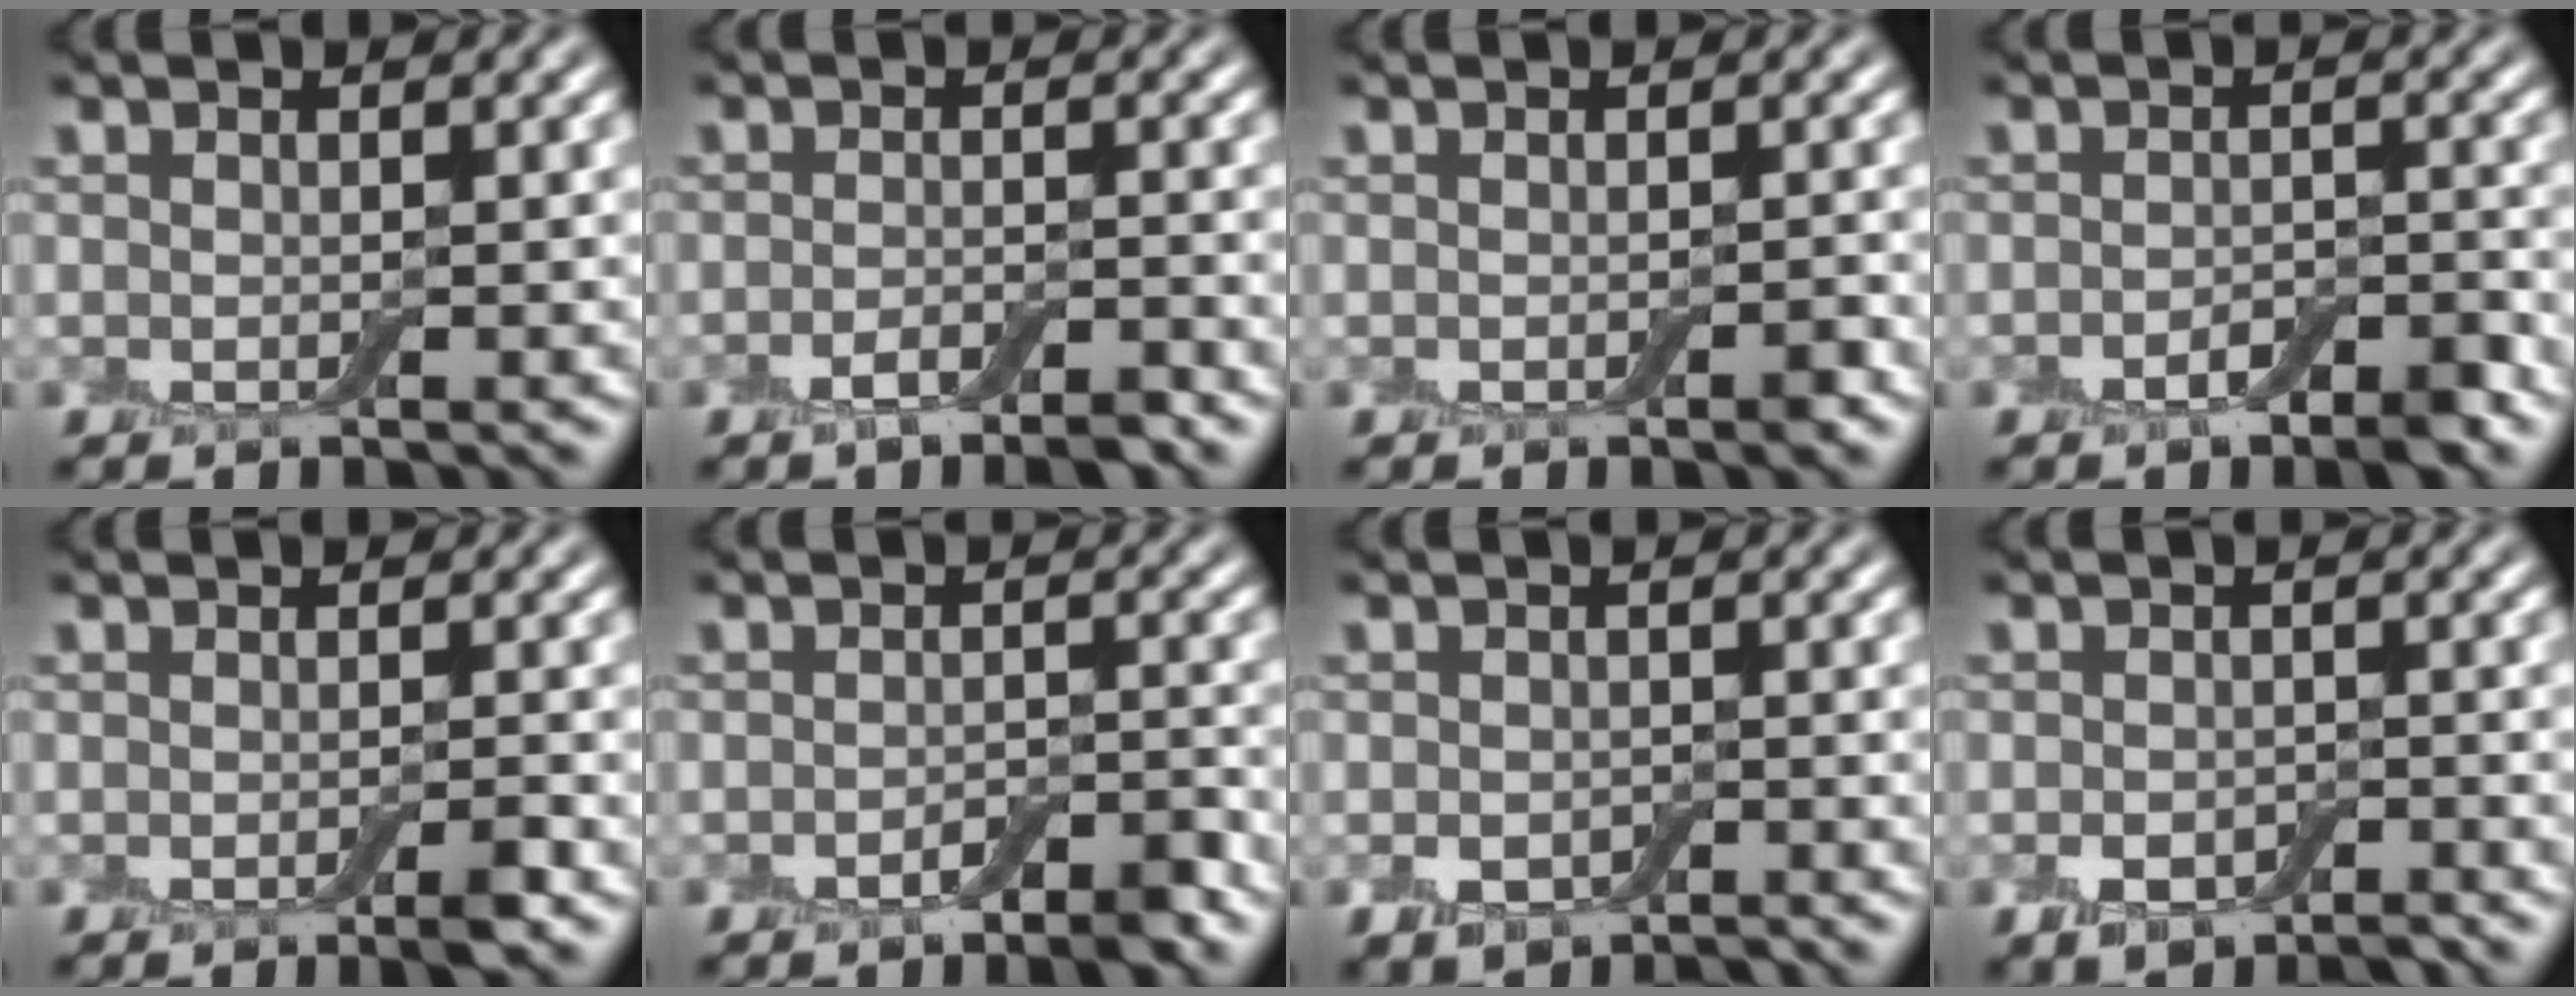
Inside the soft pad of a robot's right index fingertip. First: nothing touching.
{"total": 2.5, "force": [-1.7, 0.6, 1.7], "torque": [-0.028, 0.001, -0.032]}
{"total": 0.8, "force": [-0.4, 0.3, 0.7], "torque": [-0.011, 0.001, -0.005]}
{"total": 3.0, "force": [-1.8, 1.3, 2.0], "torque": [-0.029, 0.002, -0.028]}
{"total": 1.7, "force": [-0.8, 0.3, 1.5], "torque": [-0.020, -0.001, -0.013]}
{"total": 2.7, "force": [-1.7, 1.2, 1.7], "torque": [-0.025, 0.003, -0.026]}
{"total": 2.5, "force": [-1.4, 1.5, 1.3], "torque": [-0.021, -0.006, -0.029]}
{"total": 2.9, "force": [-1.7, 1.7, 1.7], "torque": [-0.025, -0.003, -0.034]}